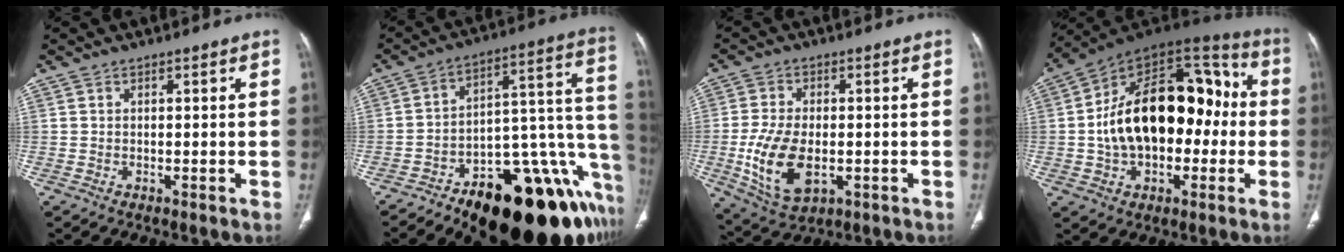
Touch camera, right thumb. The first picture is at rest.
{"total": 32.1, "force": [-14.5, 13.3, 25.3], "torque": [-0.242, 0.083, -0.203]}
{"total": 12.4, "force": [-2.5, 7.0, 9.9], "torque": [-0.192, -0.006, -0.032]}
{"total": 25.6, "force": [-0.5, 15.5, 20.4], "torque": [-0.307, 0.047, -0.007]}